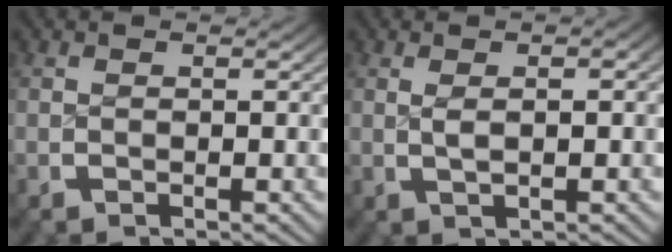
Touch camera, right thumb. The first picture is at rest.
{"total": 1.8, "force": [0.3, 0.5, 1.6], "torque": [-0.033, -0.005, 0.012]}